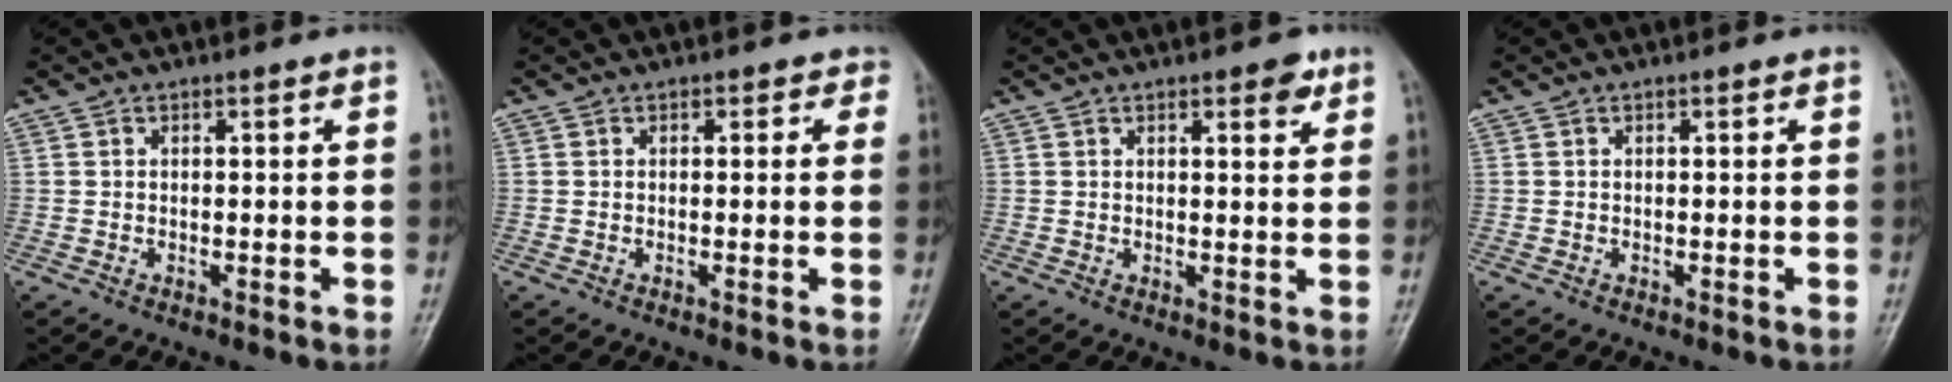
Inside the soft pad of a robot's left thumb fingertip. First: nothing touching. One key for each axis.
{"total": 1.8, "fx": 0.8, "fy": 1.4, "fz": 0.8, "tx": 0.019, "ty": 0.002, "tz": -0.001}
{"total": 3.5, "fx": 2.0, "fy": 1.4, "fz": 2.4, "tx": -0.018, "ty": -0.008, "tz": 0.023}
{"total": 0.0}